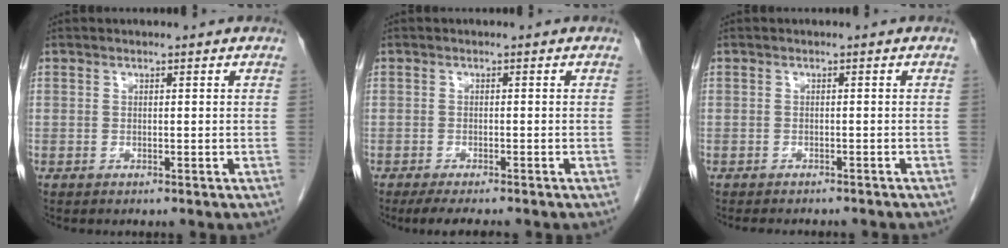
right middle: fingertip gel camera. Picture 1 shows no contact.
{"total": 5.4, "force": [-4.4, 0.5, 3.0], "torque": [-0.042, -0.013, -0.066]}
{"total": 7.7, "force": [-6.8, 1.6, 3.1], "torque": [-0.034, -0.006, -0.077]}